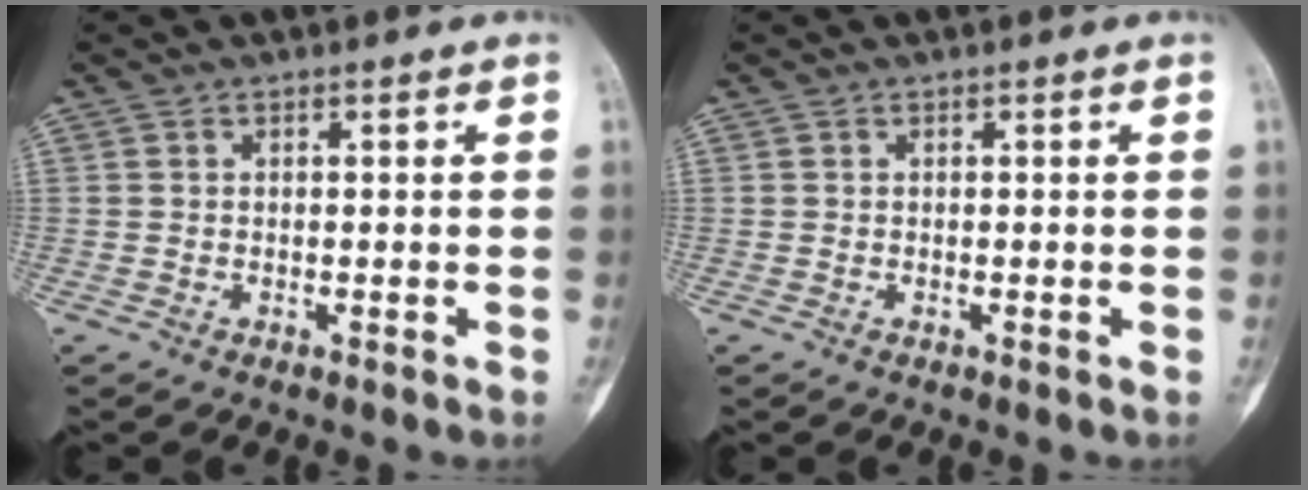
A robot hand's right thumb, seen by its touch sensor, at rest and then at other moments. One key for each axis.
{"total": 0.0}